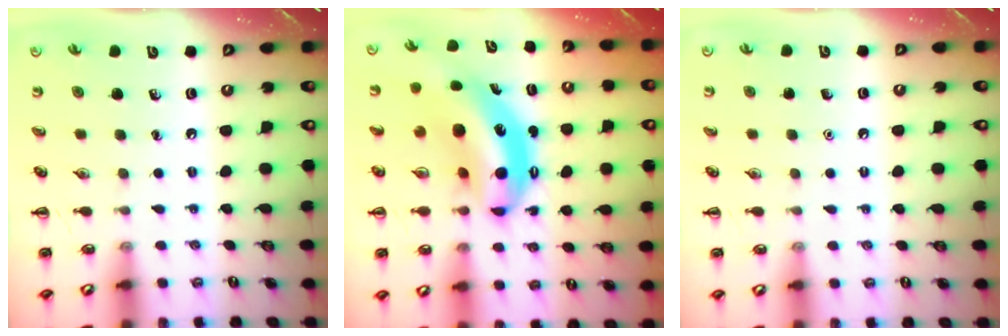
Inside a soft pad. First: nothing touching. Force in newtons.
{"total": 8.6, "press": 8.4, "slide": 1.9}
{"total": 1.6, "press": 1.6, "slide": 0.1}